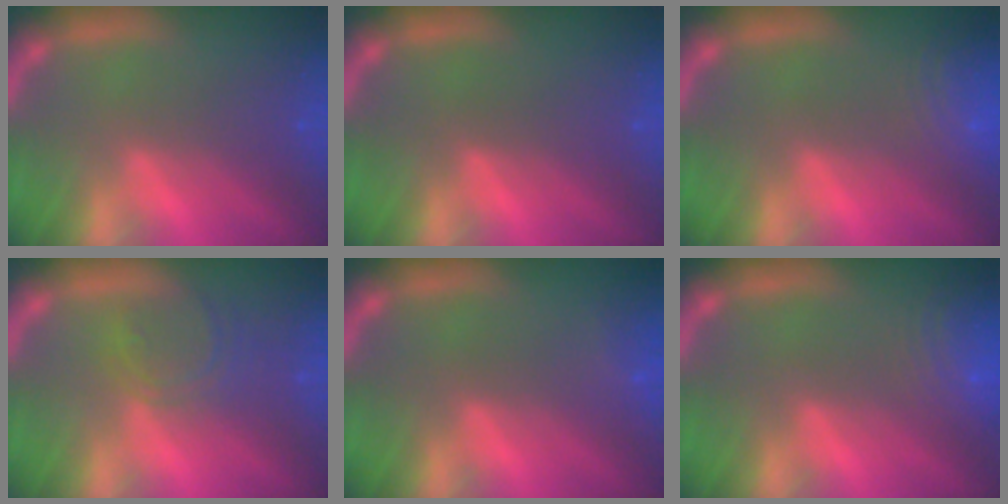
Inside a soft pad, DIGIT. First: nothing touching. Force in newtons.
{"total": 0.0}
{"total": 6.5}
{"total": 4.0}
{"total": 0.9}
{"total": 7.0}